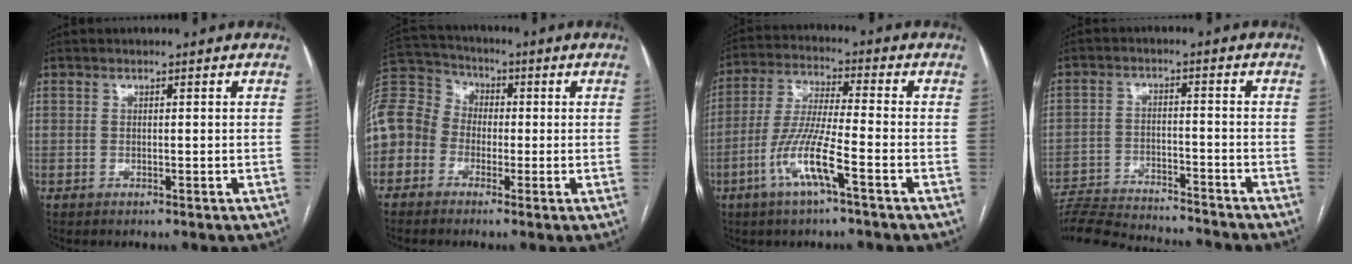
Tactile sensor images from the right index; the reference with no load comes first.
{"total": 16.5, "force": [-3.3, 14.7, 6.7], "torque": [-0.212, 0.074, -0.067]}
{"total": 10.2, "force": [-4.7, 0.6, 9.1], "torque": [-0.191, -0.002, -0.094]}
{"total": 17.6, "force": [-16.6, 2.1, 5.4], "torque": [-0.116, -0.007, -0.252]}